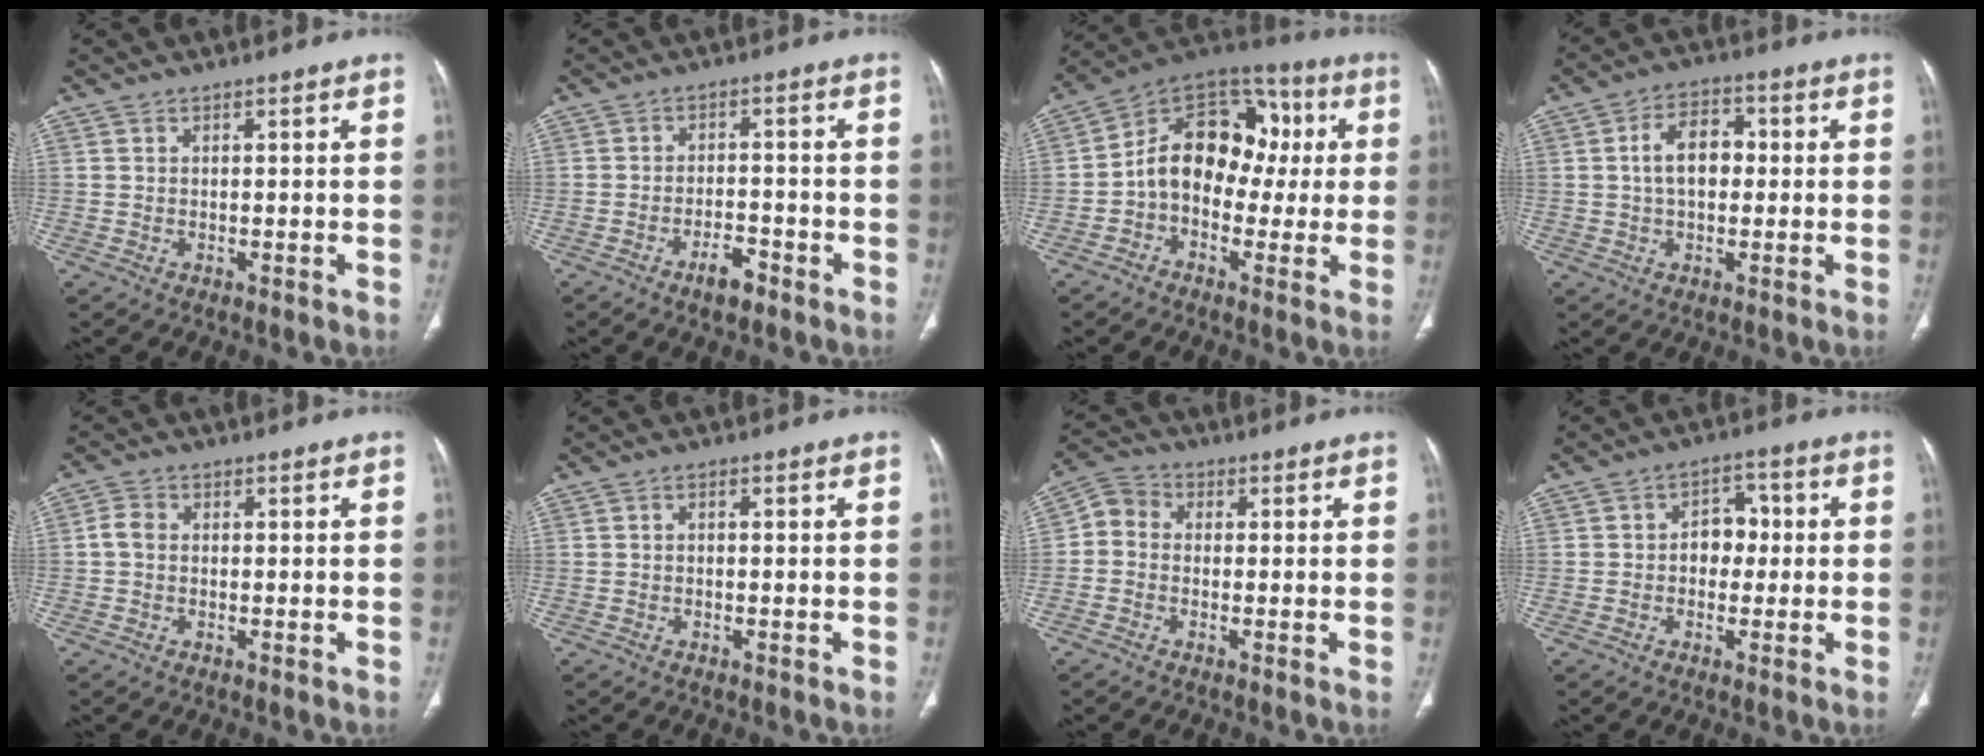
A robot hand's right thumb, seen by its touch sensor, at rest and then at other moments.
{"total": 4.1, "force": [-2.8, 1.6, 2.5], "torque": [-0.040, 0.019, -0.045]}
{"total": 15.8, "force": [-0.2, 11.7, 10.7], "torque": [-0.123, 0.048, -0.020]}
{"total": 7.8, "force": [0.6, 5.1, 5.9], "torque": [-0.090, 0.021, 0.002]}
{"total": 2.5, "force": [-0.2, 1.9, 1.6], "torque": [-0.030, 0.006, -0.011]}
{"total": 0.6, "force": [-0.1, 0.3, 0.4], "torque": [-0.006, 0.001, -0.006]}
{"total": 4.5, "force": [-0.3, 3.8, 2.4], "torque": [-0.036, 0.014, -0.025]}
{"total": 5.7, "force": [-0.2, 4.3, 3.7], "torque": [-0.020, 0.019, -0.010]}